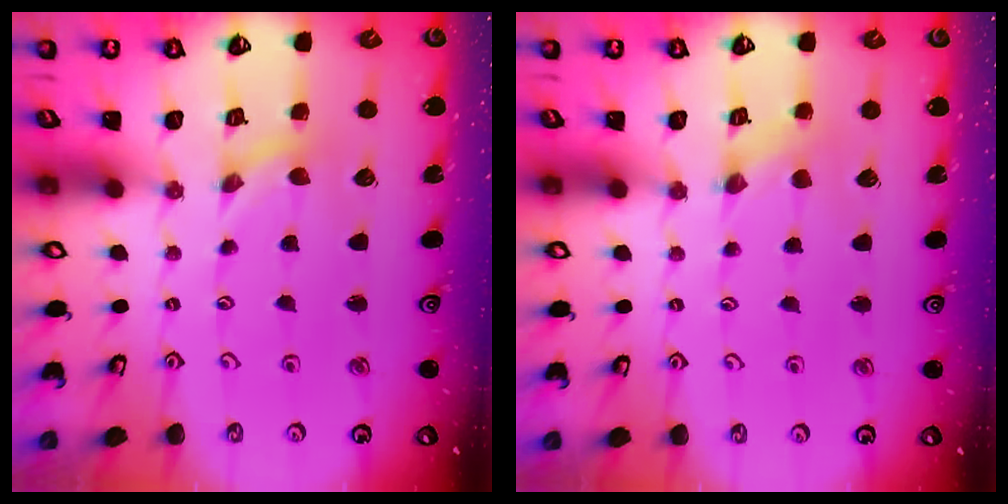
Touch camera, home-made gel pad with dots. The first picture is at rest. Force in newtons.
{"total": 0.0}